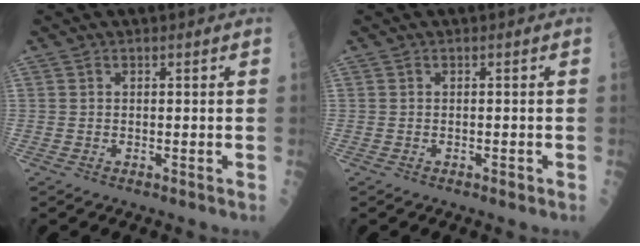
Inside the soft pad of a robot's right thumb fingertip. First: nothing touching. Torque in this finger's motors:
{"motor_torque": [0.38, -0.18, -0.16, -0.09, 0.04]}